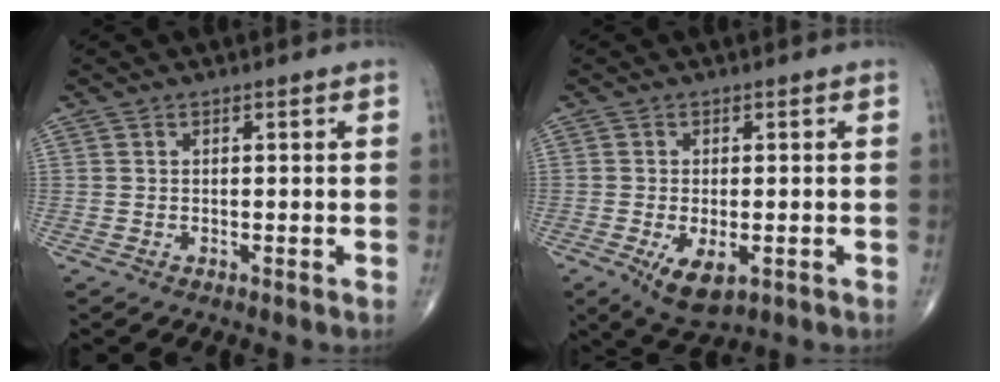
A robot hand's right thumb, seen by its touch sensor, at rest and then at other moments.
{"total": 6.4, "force": [-2.1, 3.0, 5.3], "torque": [-0.091, -0.012, -0.026]}